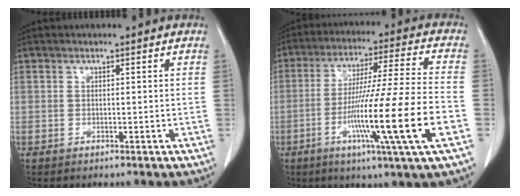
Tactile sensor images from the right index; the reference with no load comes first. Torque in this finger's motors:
{"motor_torque": [2.14, 0.00, 1.05, 0.21]}